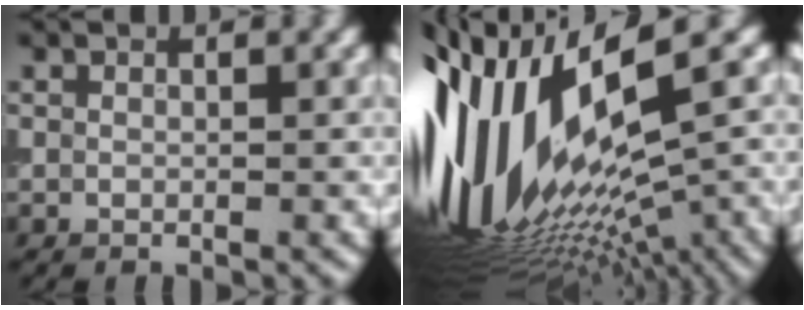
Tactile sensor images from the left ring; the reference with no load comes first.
{"total": 17.8, "force": [0.6, 6.5, 16.6], "torque": [-0.326, -0.027, 0.028]}